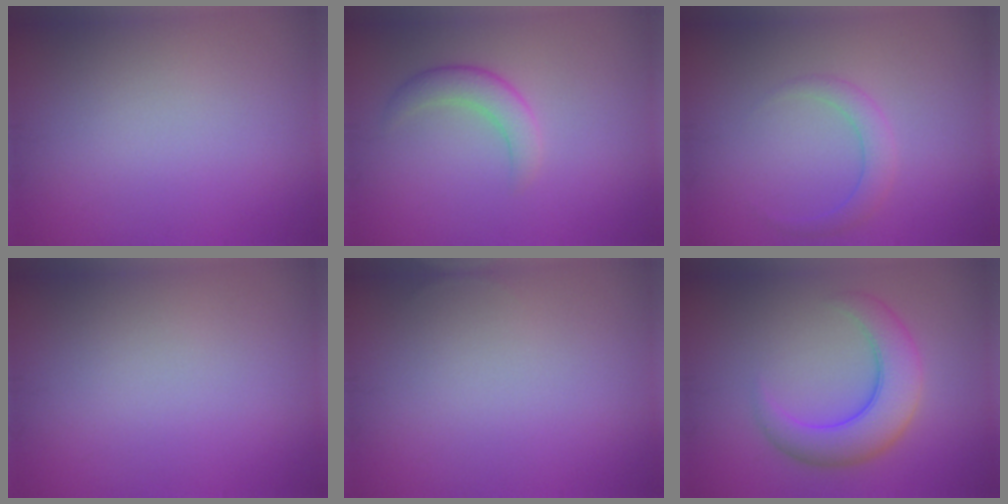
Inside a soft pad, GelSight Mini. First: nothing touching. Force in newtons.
{"total": 2.7, "press": 2.7, "slide": 0.1}
{"total": 2.0, "press": 2.0, "slide": 0.1}
{"total": 0.0}
{"total": 0.0}
{"total": 6.0, "press": 6.0, "slide": 0.1}